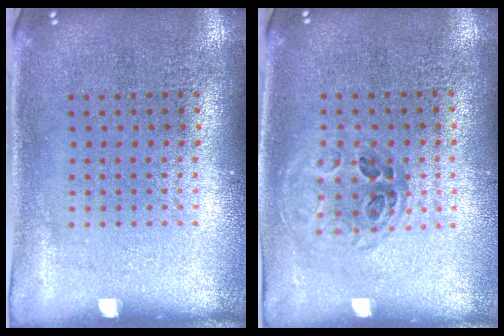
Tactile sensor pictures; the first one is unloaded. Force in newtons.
{"total": 1.0, "press": 1.0, "slide": 0.2}